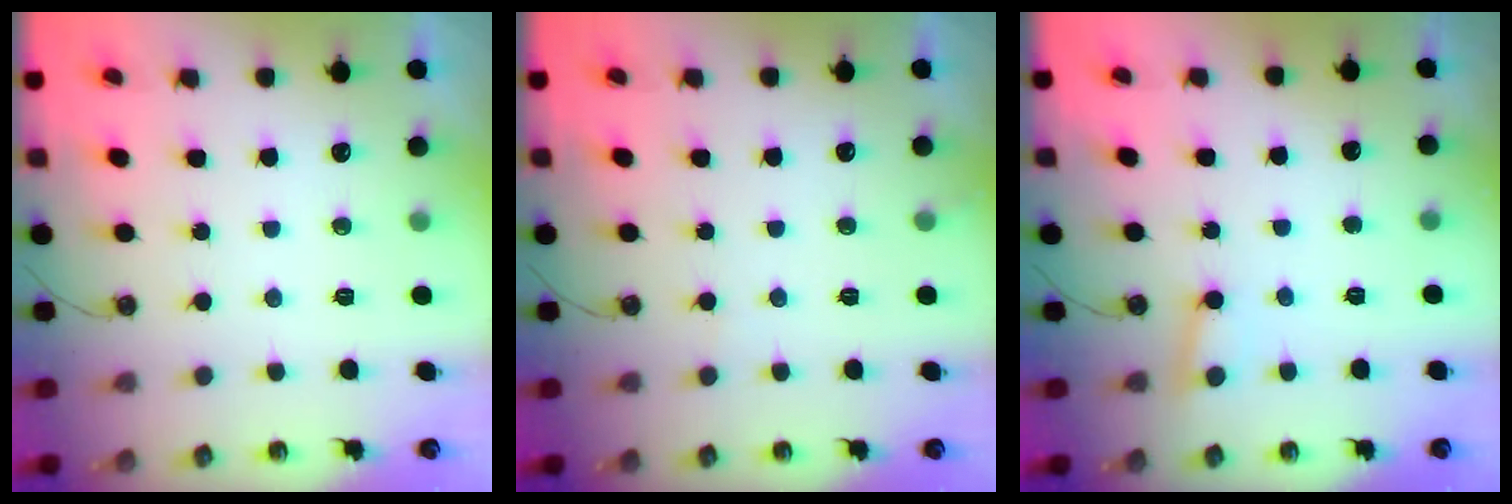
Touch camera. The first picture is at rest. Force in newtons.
{"total": 4.1, "press": 4.1, "slide": 0.3}
{"total": 3.1, "press": 3.1, "slide": 0.4}